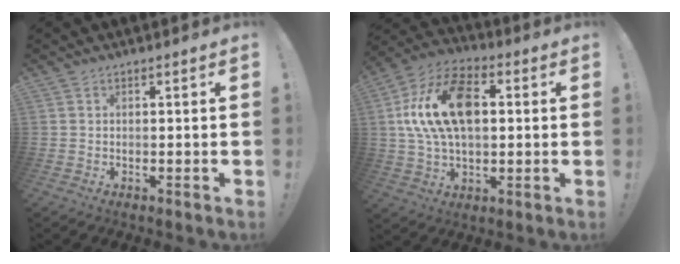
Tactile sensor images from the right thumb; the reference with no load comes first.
{"total": 19.8, "force": [3.5, 12.2, 15.2], "torque": [-0.274, 0.004, 0.061]}